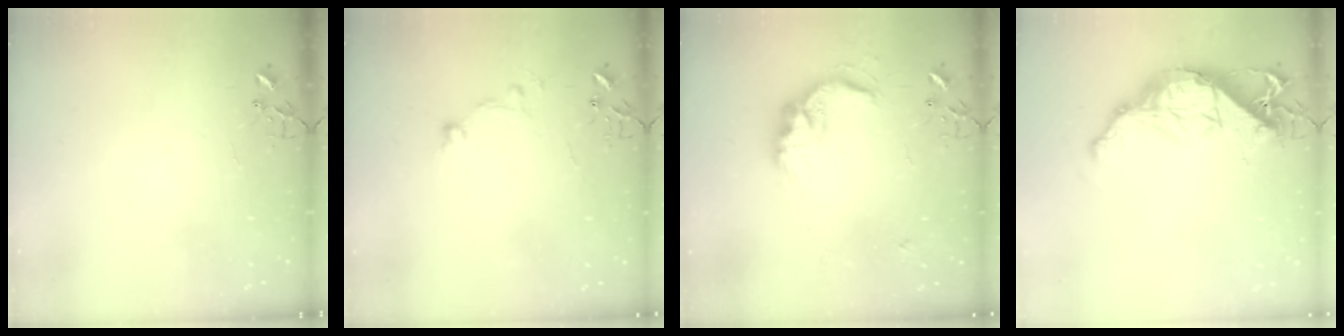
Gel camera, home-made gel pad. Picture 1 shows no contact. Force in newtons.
{"total": 9.6, "press": 9.6, "slide": 0.8}
{"total": 15.0, "press": 15.0, "slide": 0.6}
{"total": 15.3, "press": 15.3, "slide": 1.0}